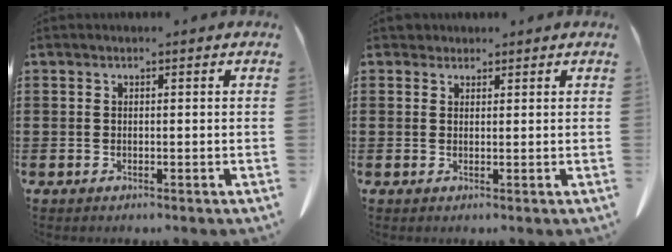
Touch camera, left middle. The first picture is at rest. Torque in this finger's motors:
{"motor_torque": [0.17, 0.18, -0.04, -0.01]}